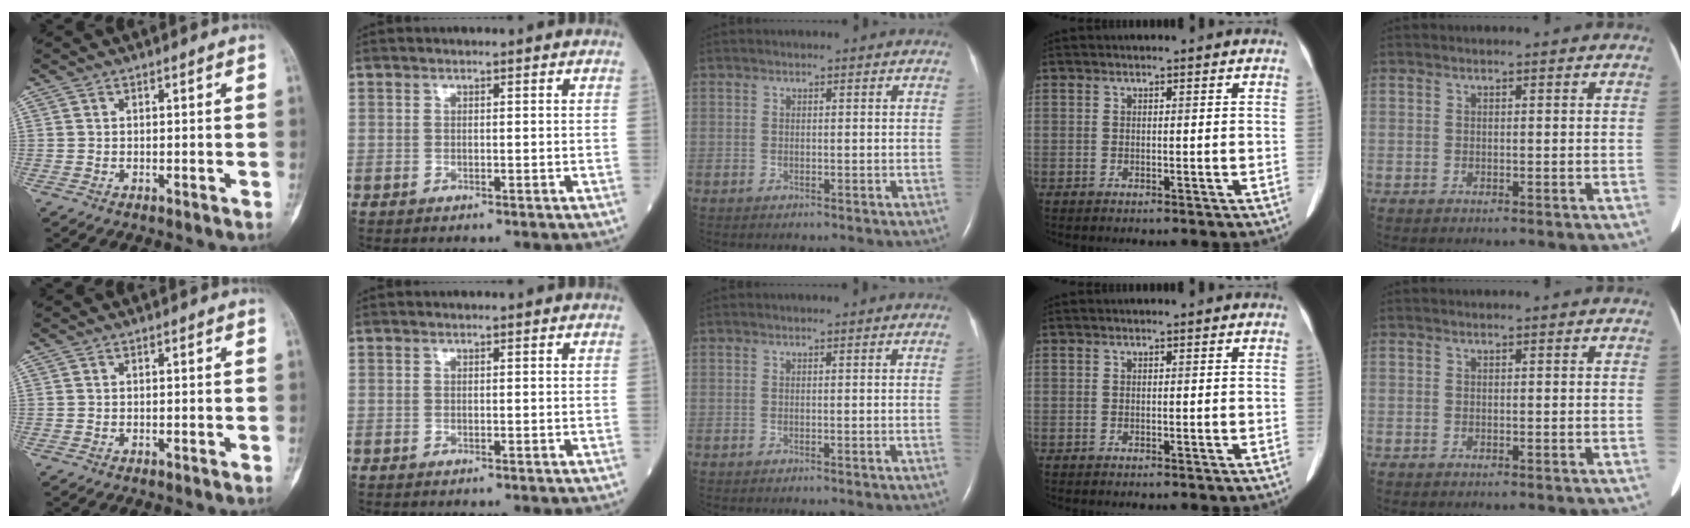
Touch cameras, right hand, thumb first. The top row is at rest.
{"middle": {"total": 0.7, "force": [0.0, -0.3, 0.6], "torque": [-0.008, -0.001, -0.002]}}